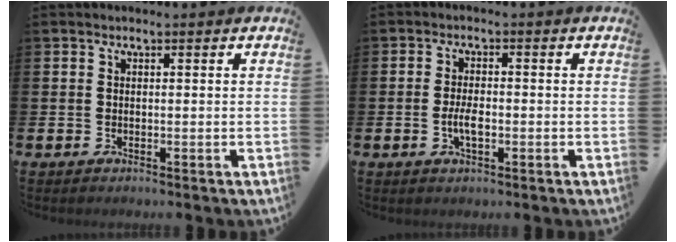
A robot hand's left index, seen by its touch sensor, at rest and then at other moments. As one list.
[{"total": 3.0, "force": [-0.6, 1.2, 2.7], "torque": [-0.033, -0.004, -0.015]}]